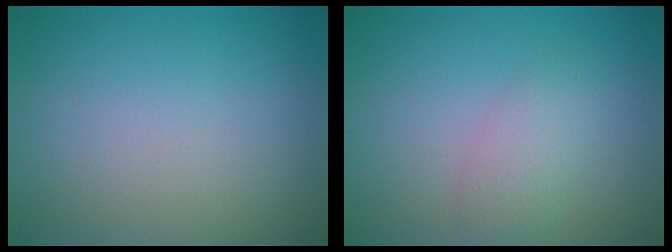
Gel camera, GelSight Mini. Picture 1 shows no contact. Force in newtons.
{"total": 2.2, "press": 2.2, "slide": 0.2}